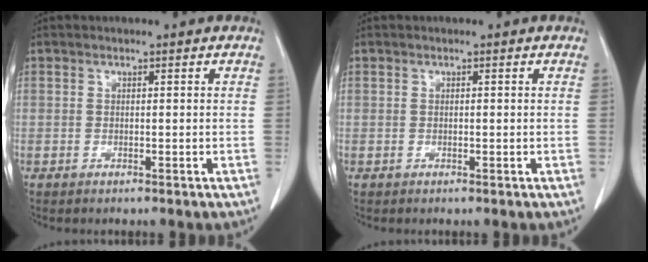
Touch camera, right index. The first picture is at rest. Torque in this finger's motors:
{"motor_torque": [0.09, -0.05, -0.03, 0.00]}